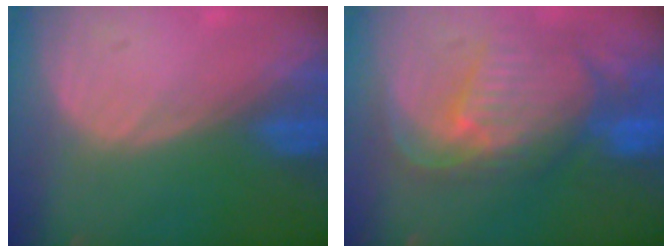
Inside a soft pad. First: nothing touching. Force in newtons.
{"total": 11.1, "press": 9.7, "slide": 5.5}